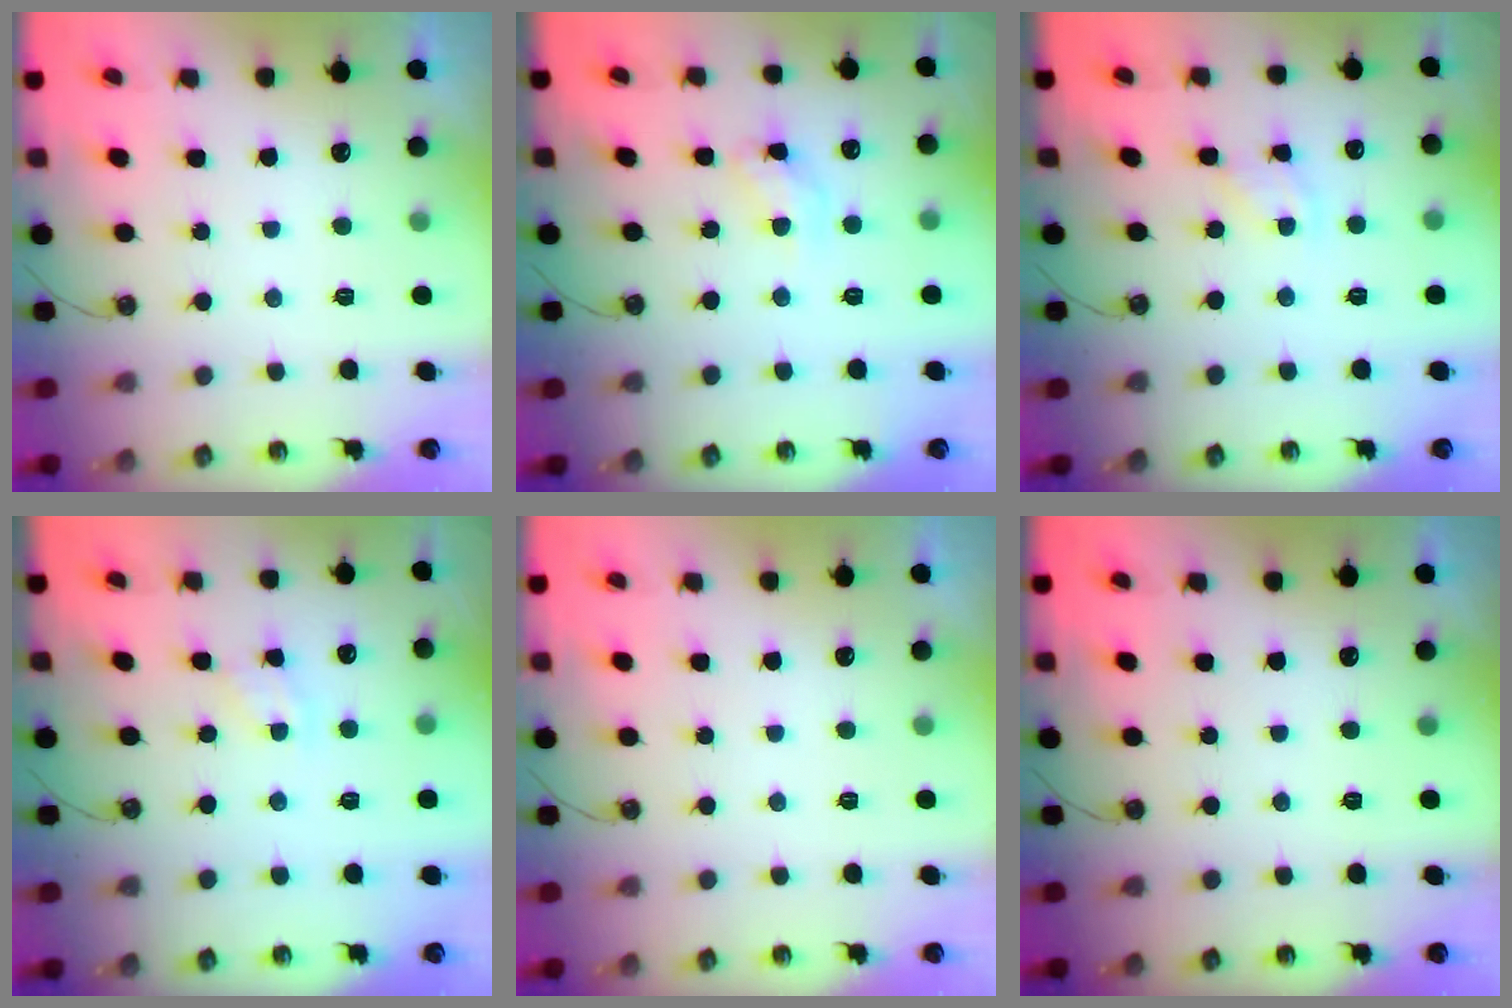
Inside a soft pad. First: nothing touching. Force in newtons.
{"total": 10.3, "press": 10.3, "slide": 0.6}
{"total": 2.9, "press": 2.9, "slide": 0.3}
{"total": 2.8, "press": 2.8, "slide": 0.4}
{"total": 0.0}
{"total": 0.0}